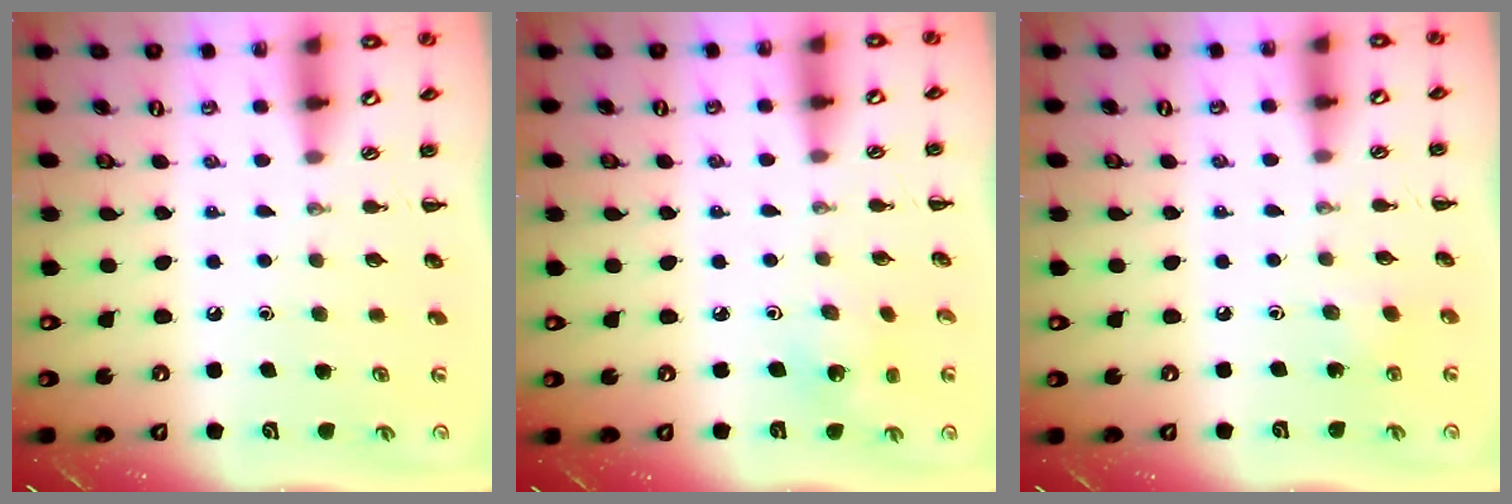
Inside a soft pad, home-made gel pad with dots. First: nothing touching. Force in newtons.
{"total": 1.8, "press": 1.6, "slide": 0.7}
{"total": 2.1, "press": 2.0, "slide": 0.6}